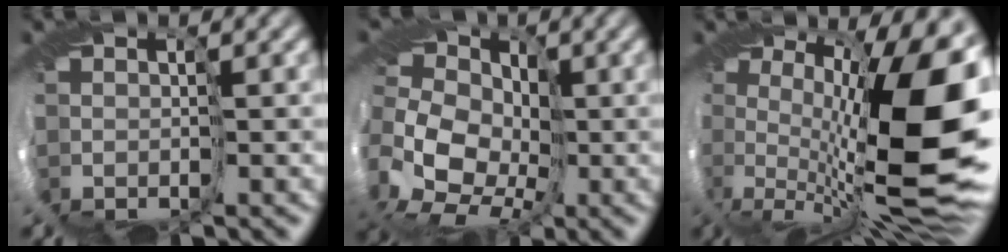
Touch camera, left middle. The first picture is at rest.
{"total": 9.7, "force": [-1.0, 7.3, 6.2], "torque": [-0.103, -0.003, -0.030]}
{"total": 13.2, "force": [0.3, 2.7, 12.9], "torque": [-0.175, 0.011, 0.013]}